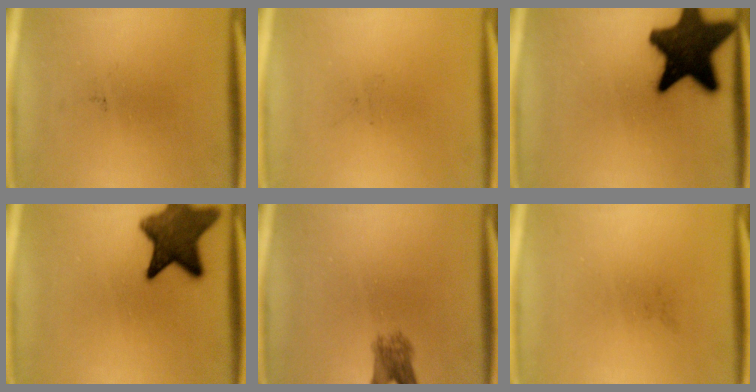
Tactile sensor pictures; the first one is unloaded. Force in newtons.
{"total": 0.0}
{"total": 19.0}
{"total": 11.8}
{"total": 3.4}
{"total": 0.0}